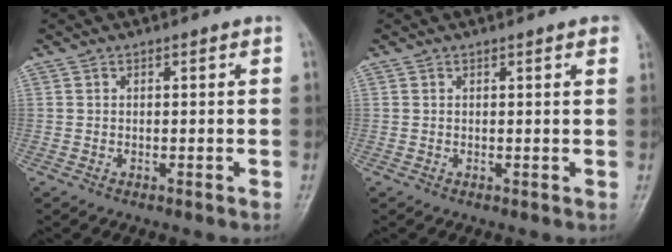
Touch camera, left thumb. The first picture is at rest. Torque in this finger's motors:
{"motor_torque": [0.91, 0.69, 0.13, -0.35, 0.00]}